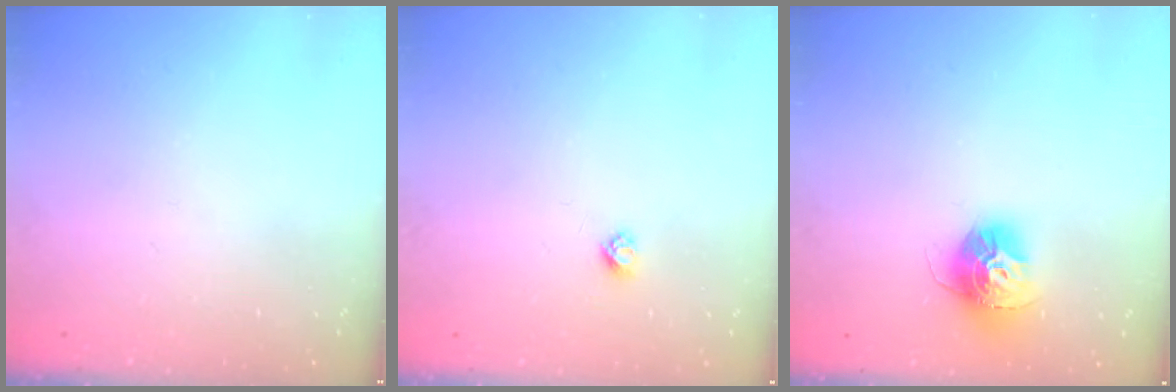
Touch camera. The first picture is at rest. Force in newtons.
{"total": 2.7, "press": 2.6, "slide": 0.3}
{"total": 13.8, "press": 13.8, "slide": 1.0}